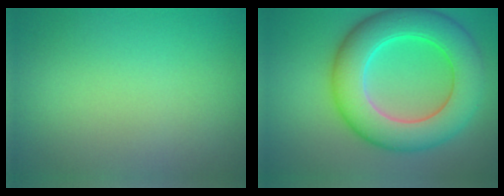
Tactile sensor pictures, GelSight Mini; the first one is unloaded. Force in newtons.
{"total": 9.6, "press": 9.6, "slide": 0.3}